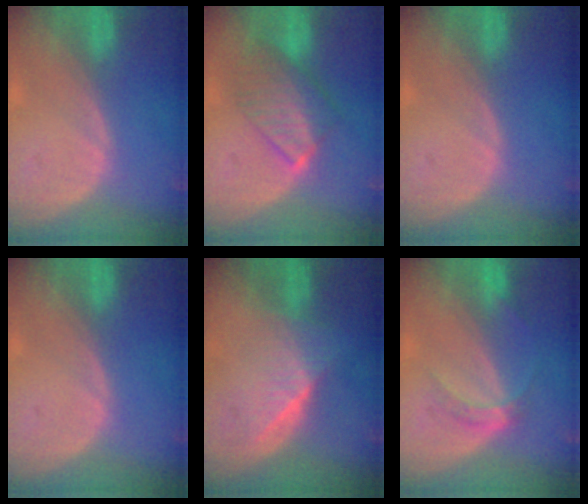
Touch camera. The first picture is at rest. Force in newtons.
{"total": 6.9, "press": 6.8, "slide": 1.2}
{"total": 0.0}
{"total": 0.0}
{"total": 6.3, "press": 5.9, "slide": 2.3}
{"total": 3.5, "press": 3.2, "slide": 1.5}